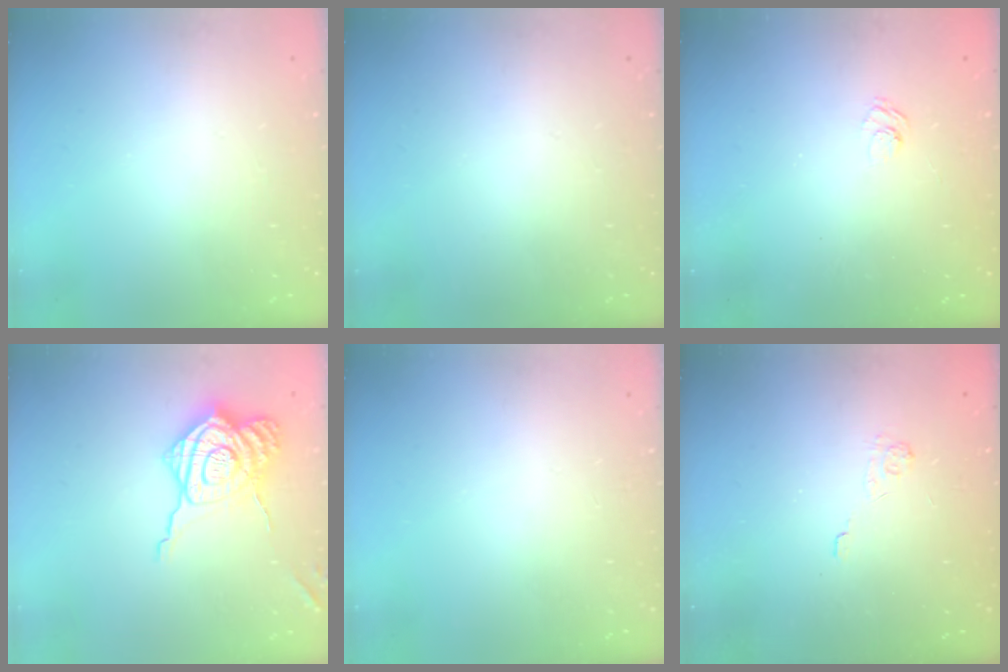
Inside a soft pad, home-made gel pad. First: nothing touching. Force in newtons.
{"total": 0.0}
{"total": 2.4, "press": 2.0, "slide": 1.3}
{"total": 16.6, "press": 16.5, "slide": 1.4}
{"total": 0.0}
{"total": 2.1, "press": 1.5, "slide": 1.4}